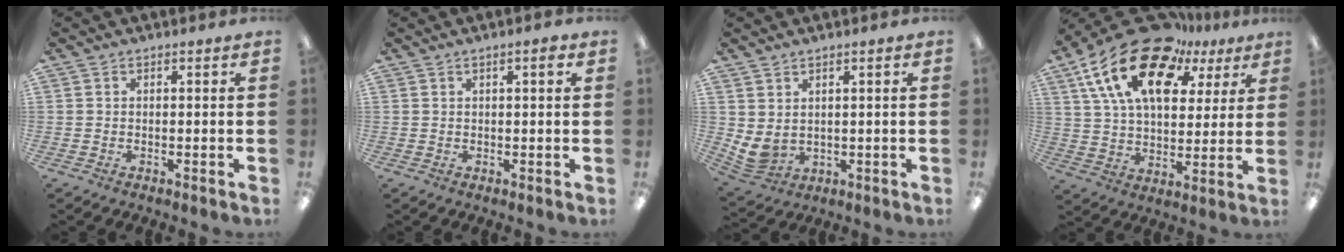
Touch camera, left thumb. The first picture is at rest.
{"total": 1.9, "force": [0.9, 0.3, 1.6], "torque": [-0.027, 0.001, 0.013]}
{"total": 4.3, "force": [1.7, 3.0, 2.5], "torque": [-0.069, -0.013, 0.032]}
{"total": 21.8, "force": [12.6, 11.6, 13.6], "torque": [-0.261, -0.067, 0.220]}